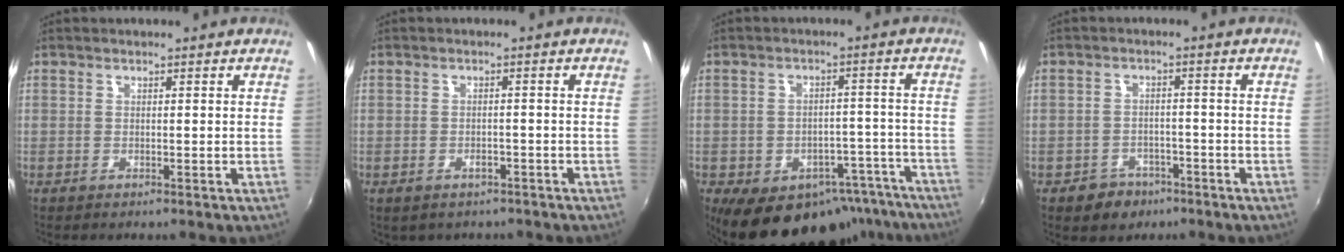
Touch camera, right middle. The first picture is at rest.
{"total": 2.7, "force": [-1.5, 1.9, 1.1], "torque": [-0.026, -0.008, -0.015]}
{"total": 18.3, "force": [-12.9, 10.3, 7.8], "torque": [-0.131, 0.027, -0.137]}
{"total": 4.0, "force": [-2.6, 3.0, 0.4], "torque": [-0.024, 0.009, -0.034]}